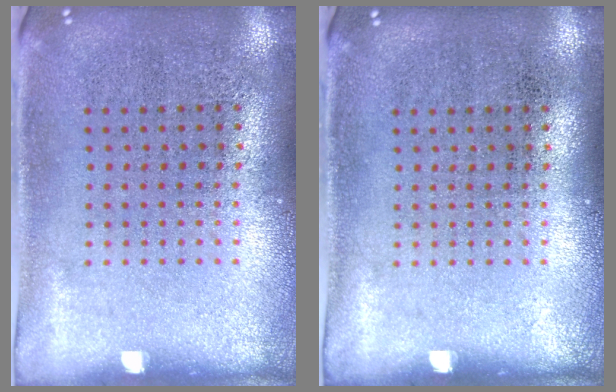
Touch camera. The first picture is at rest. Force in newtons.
{"total": 0.0}